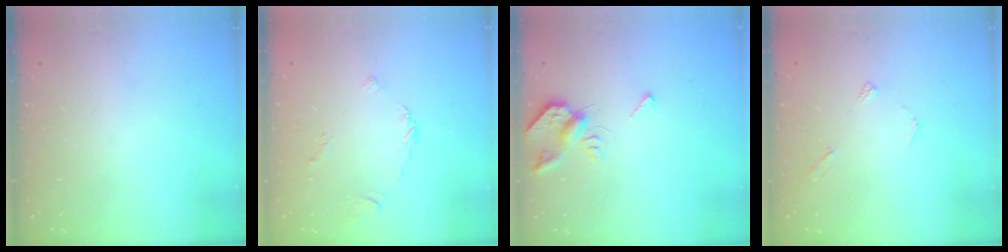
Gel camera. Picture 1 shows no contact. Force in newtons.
{"total": 3.4, "press": 3.3, "slide": 0.7}
{"total": 5.5, "press": 5.4, "slide": 1.0}
{"total": 3.3, "press": 3.3, "slide": 0.3}